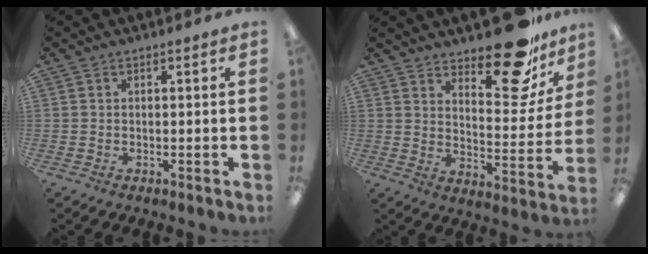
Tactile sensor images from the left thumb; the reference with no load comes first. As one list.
[{"total": 18.1, "force": [13.8, 6.5, 9.6], "torque": [-0.119, -0.099, 0.228]}]